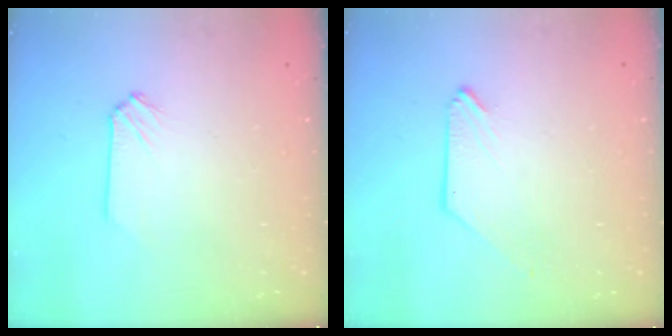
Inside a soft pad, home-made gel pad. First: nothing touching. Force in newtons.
{"total": 0.0}